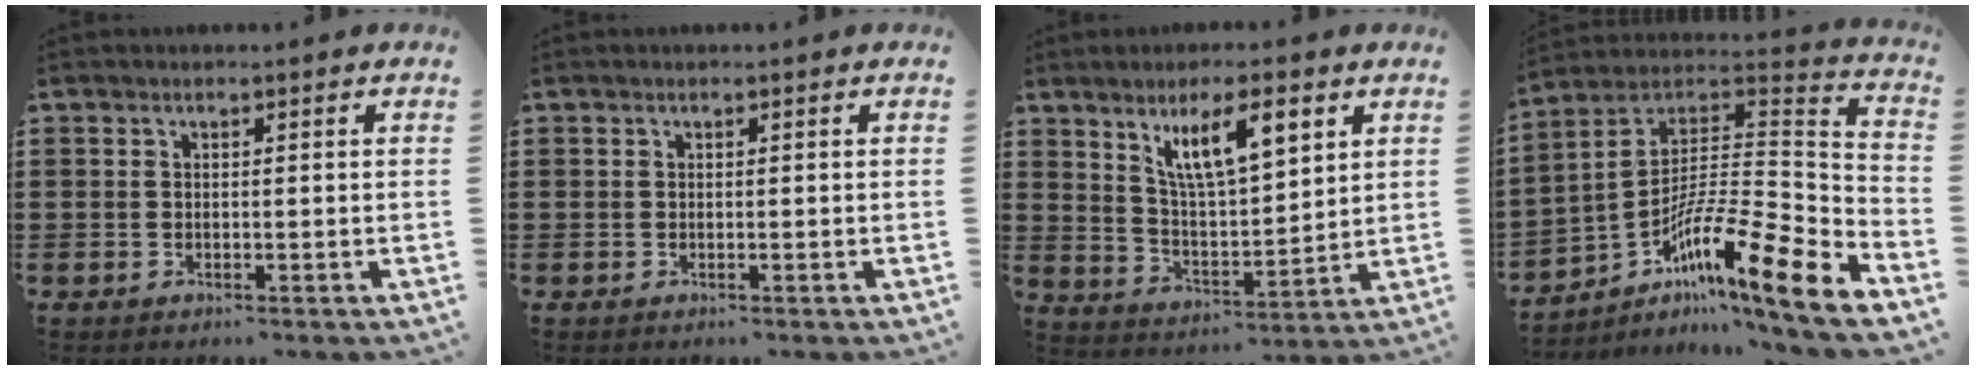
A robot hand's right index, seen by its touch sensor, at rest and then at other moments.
{"total": 0.0}
{"total": 9.6, "force": [4.9, 2.7, 7.7], "torque": [-0.144, -0.005, 0.082]}
{"total": 13.4, "force": [-8.0, 1.3, 10.7], "torque": [-0.169, -0.022, -0.152]}